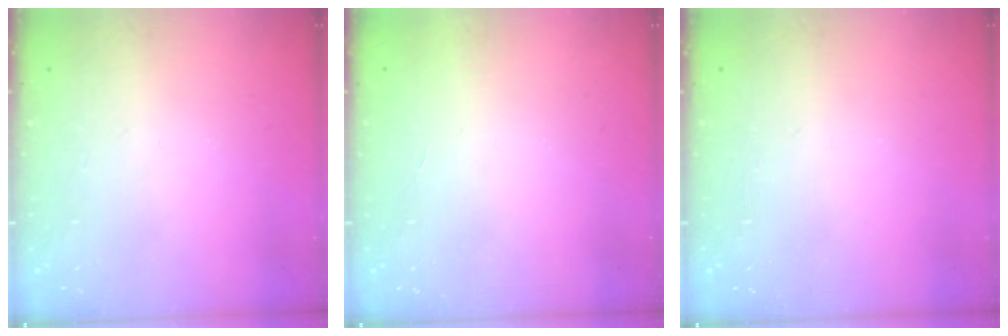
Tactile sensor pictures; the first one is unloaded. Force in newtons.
{"total": 1.6, "press": 1.6, "slide": 0.1}
{"total": 0.0}